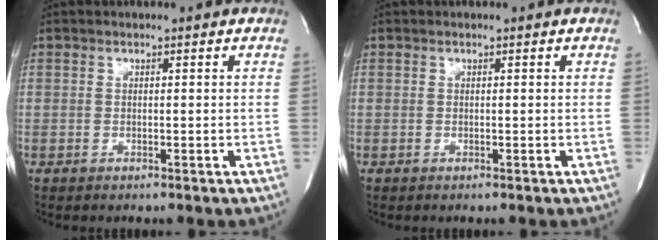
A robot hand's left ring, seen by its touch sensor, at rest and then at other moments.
{"total": 0.0}